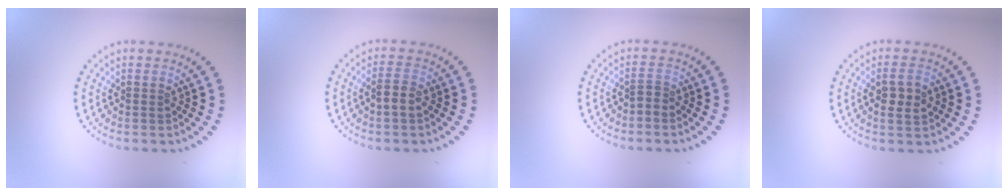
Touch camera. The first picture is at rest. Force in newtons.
{"total": 1.9, "press": 1.8, "slide": 0.6}
{"total": 1.0, "press": 0.5, "slide": 0.8}
{"total": 2.6, "press": 2.6, "slide": 0.6}